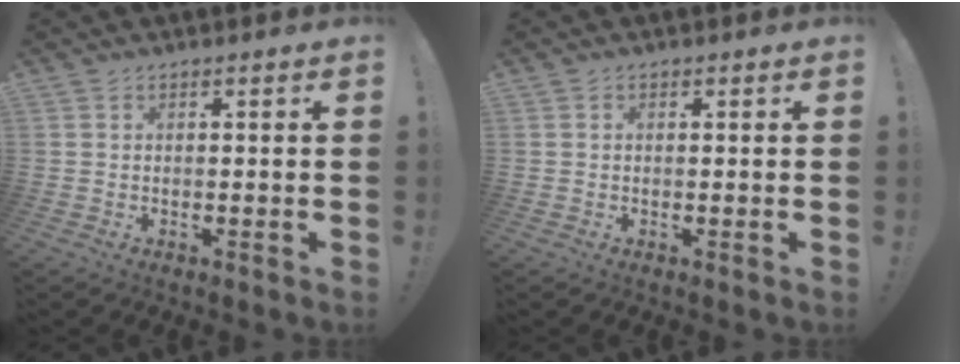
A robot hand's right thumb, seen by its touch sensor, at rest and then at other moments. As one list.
[{"total": 0.0}]